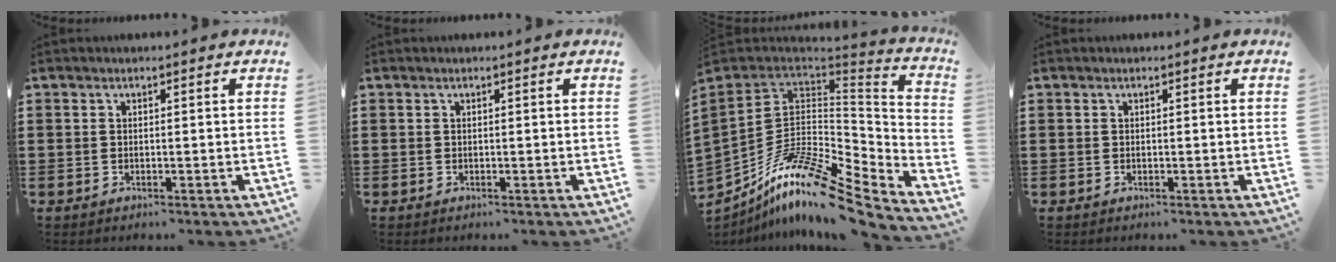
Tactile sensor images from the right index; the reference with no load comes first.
{"total": 0.0}
{"total": 15.6, "force": [-10.3, 5.6, 10.2], "torque": [-0.205, 0.025, -0.192]}
{"total": 0.0}